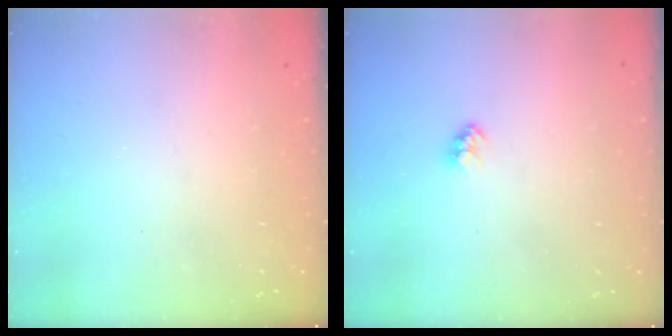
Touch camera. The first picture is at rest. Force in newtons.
{"total": 2.3, "press": 2.3, "slide": 0.1}